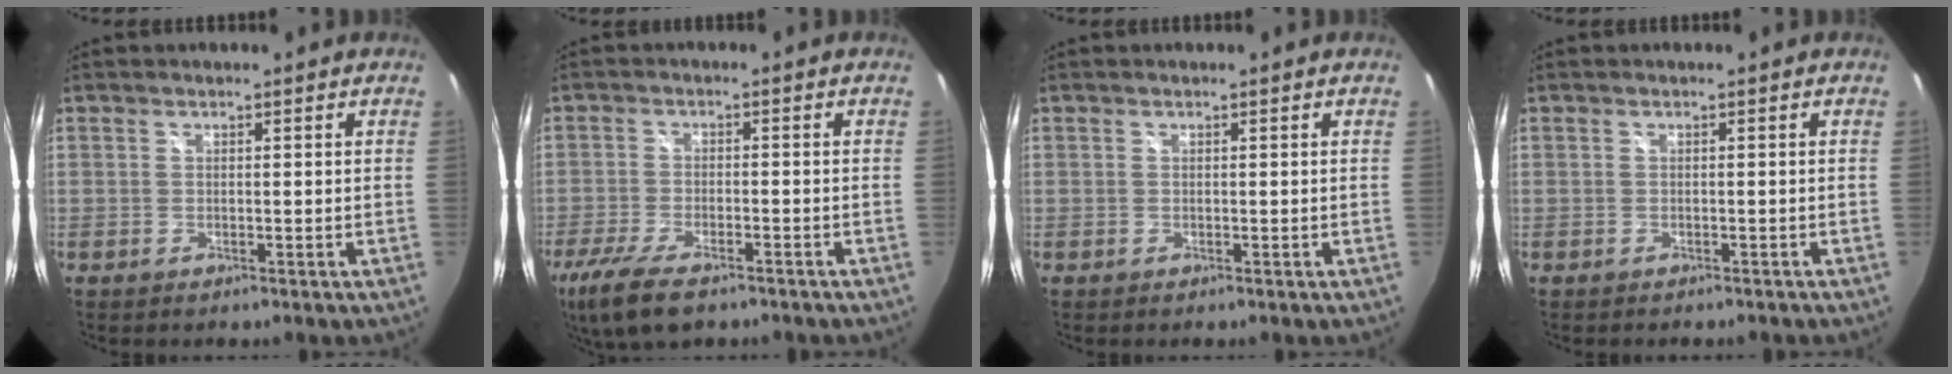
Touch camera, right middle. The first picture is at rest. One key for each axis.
{"total": 10.9, "fx": -7.6, "fy": 3.6, "fz": 7.0, "tx": -0.169, "ty": -0.036, "tz": -0.138}
{"total": 0.0}
{"total": 1.2, "fx": -1.0, "fy": 0.4, "fz": 0.4, "tx": -0.011, "ty": -0.004, "tz": -0.012}